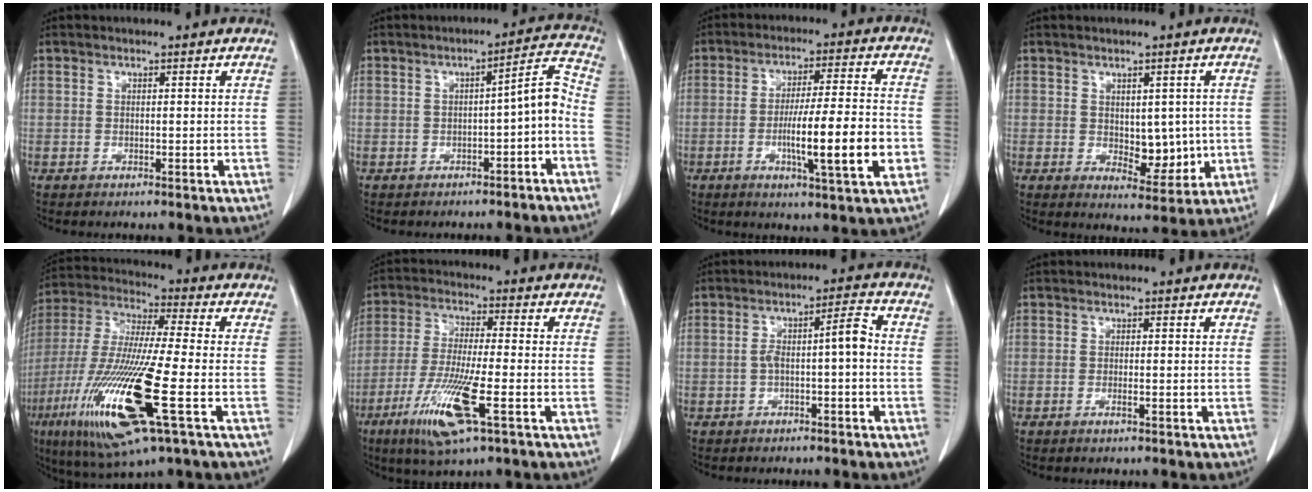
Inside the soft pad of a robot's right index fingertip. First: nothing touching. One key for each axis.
{"total": 5.9, "fx": -2.4, "fy": 0.9, "fz": 5.3, "tx": -0.066, "ty": 0.027, "tz": -0.032}
{"total": 12.6, "fx": -3.2, "fy": 0.6, "fz": 12.1, "tx": -0.195, "ty": -0.005, "tz": -0.054}
{"total": 5.8, "fx": -0.1, "fy": 3.2, "fz": 4.8, "tx": -0.058, "ty": -0.007, "tz": 0.013}
{"total": 19.7, "fx": -6.8, "fy": 1.5, "fz": 18.4, "tx": -0.406, "ty": -0.040, "tz": -0.129}
{"total": 12.0, "fx": -5.3, "fy": 0.8, "fz": 10.7, "tx": -0.218, "ty": -0.029, "tz": -0.098}
{"total": 4.8, "fx": -0.8, "fy": 0.6, "fz": 4.7, "tx": -0.078, "ty": 0.025, "tz": -0.009}
{"total": 0.8, "fx": -0.4, "fy": 0.0, "fz": 0.6, "tx": -0.013, "ty": -0.001, "tz": -0.006}